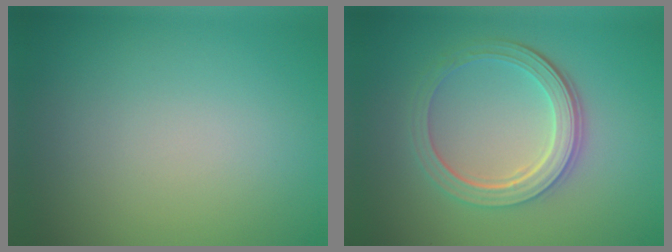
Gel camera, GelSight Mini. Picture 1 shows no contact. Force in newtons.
{"total": 5.0, "press": 3.8, "slide": 3.2}